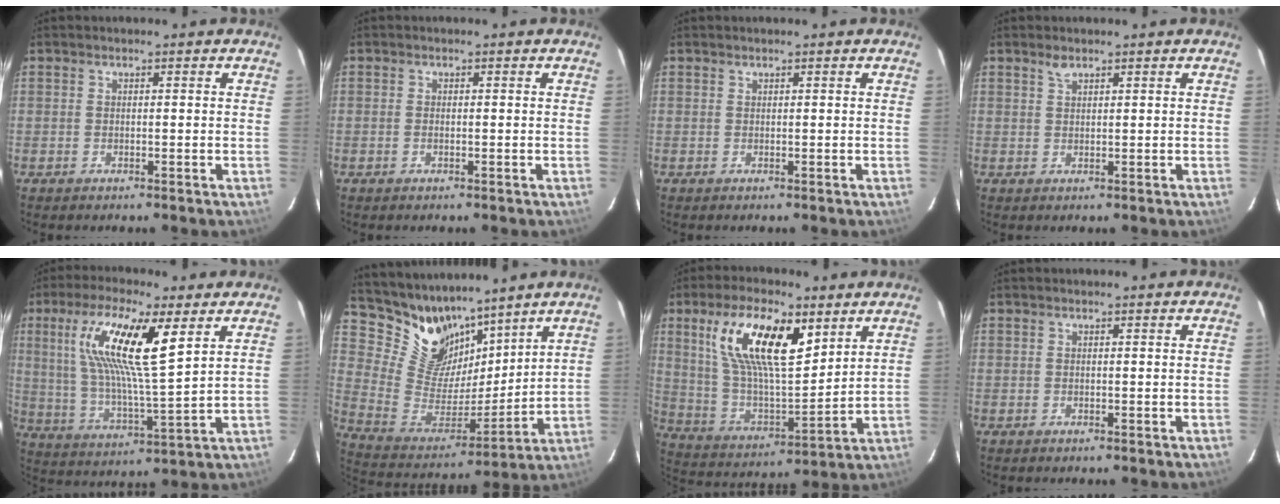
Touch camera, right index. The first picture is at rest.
{"total": 0.7, "force": [-0.1, 0.3, 0.6], "torque": [-0.014, 0.001, -0.003]}
{"total": 0.0}
{"total": 1.4, "force": [1.1, 0.6, 0.6], "torque": [-0.011, 0.002, 0.021]}
{"total": 17.2, "force": [7.1, 3.1, 15.3], "torque": [-0.284, 0.004, 0.134]}
{"total": 14.9, "force": [11.9, 7.5, 4.9], "torque": [-0.116, -0.009, 0.238]}
{"total": 18.8, "force": [8.9, 7.2, 14.9], "torque": [-0.280, 0.009, 0.174]}
{"total": 0.0}